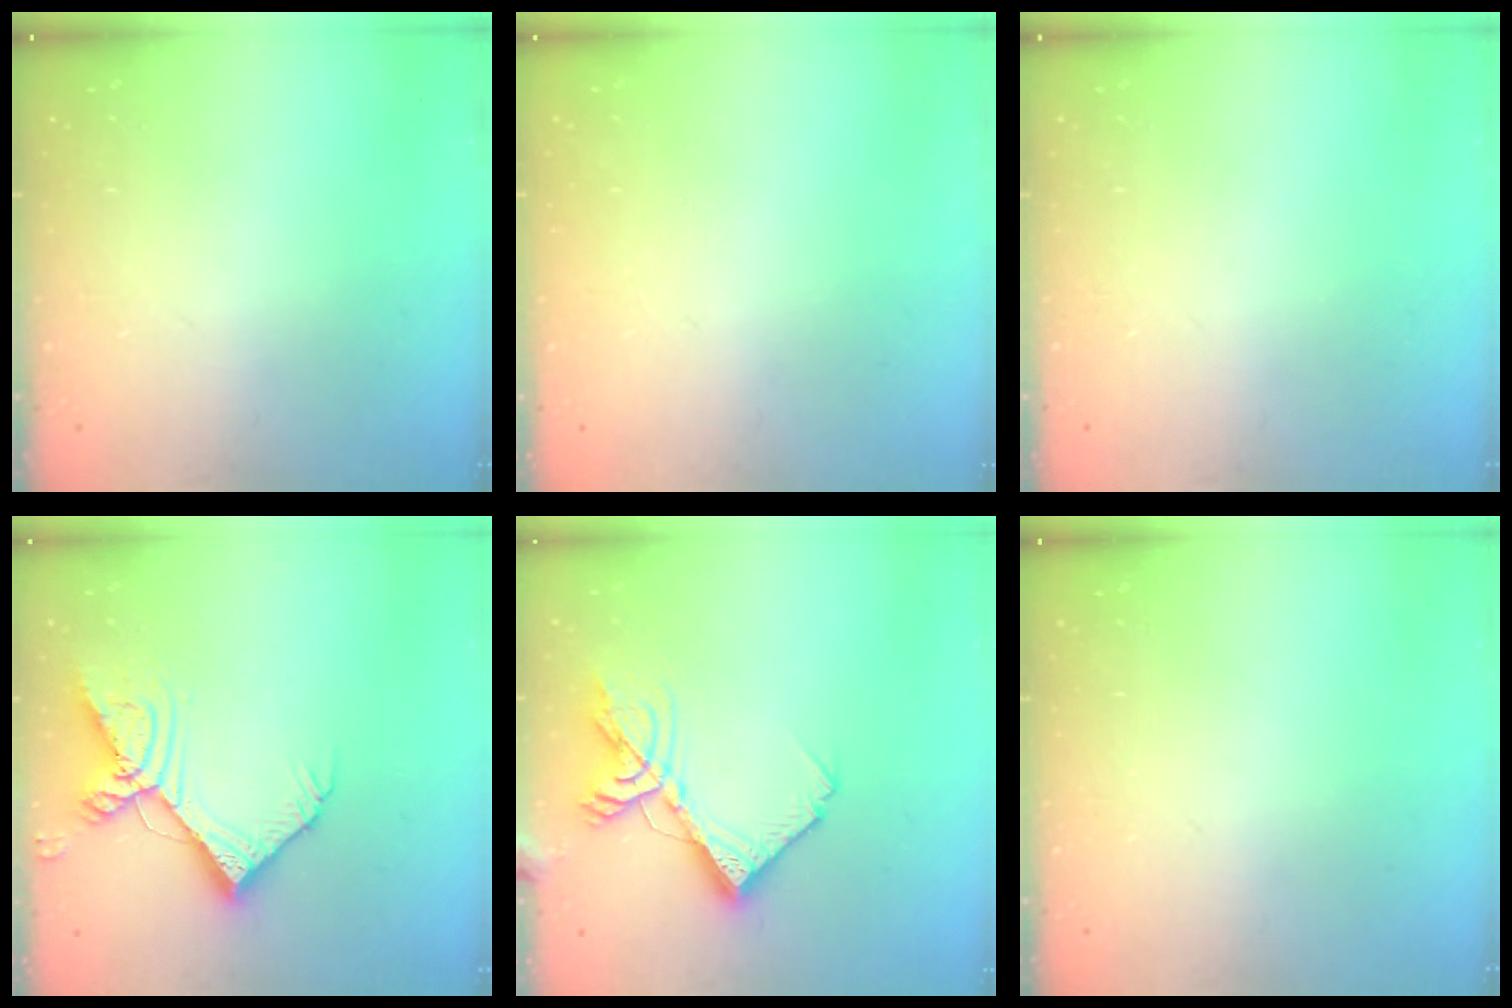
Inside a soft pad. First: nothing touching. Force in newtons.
{"total": 2.0, "press": 2.0, "slide": 0.1}
{"total": 0.0}
{"total": 15.0, "press": 15.0, "slide": 1.6}
{"total": 15.0, "press": 14.9, "slide": 1.7}
{"total": 0.0}